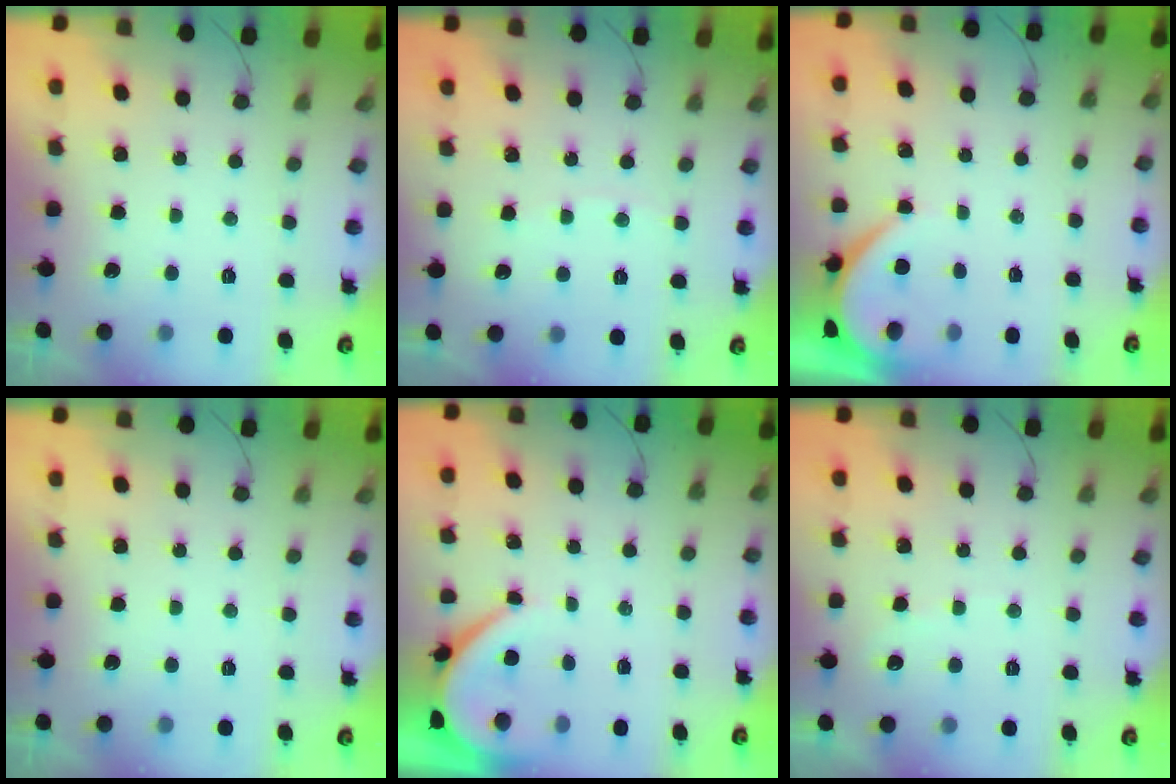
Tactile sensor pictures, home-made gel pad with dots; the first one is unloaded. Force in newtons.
{"total": 2.0, "press": 2.0, "slide": 0.3}
{"total": 3.9, "press": 3.9, "slide": 0.6}
{"total": 0.0}
{"total": 3.7, "press": 3.7, "slide": 0.3}
{"total": 3.8, "press": 3.7, "slide": 0.5}